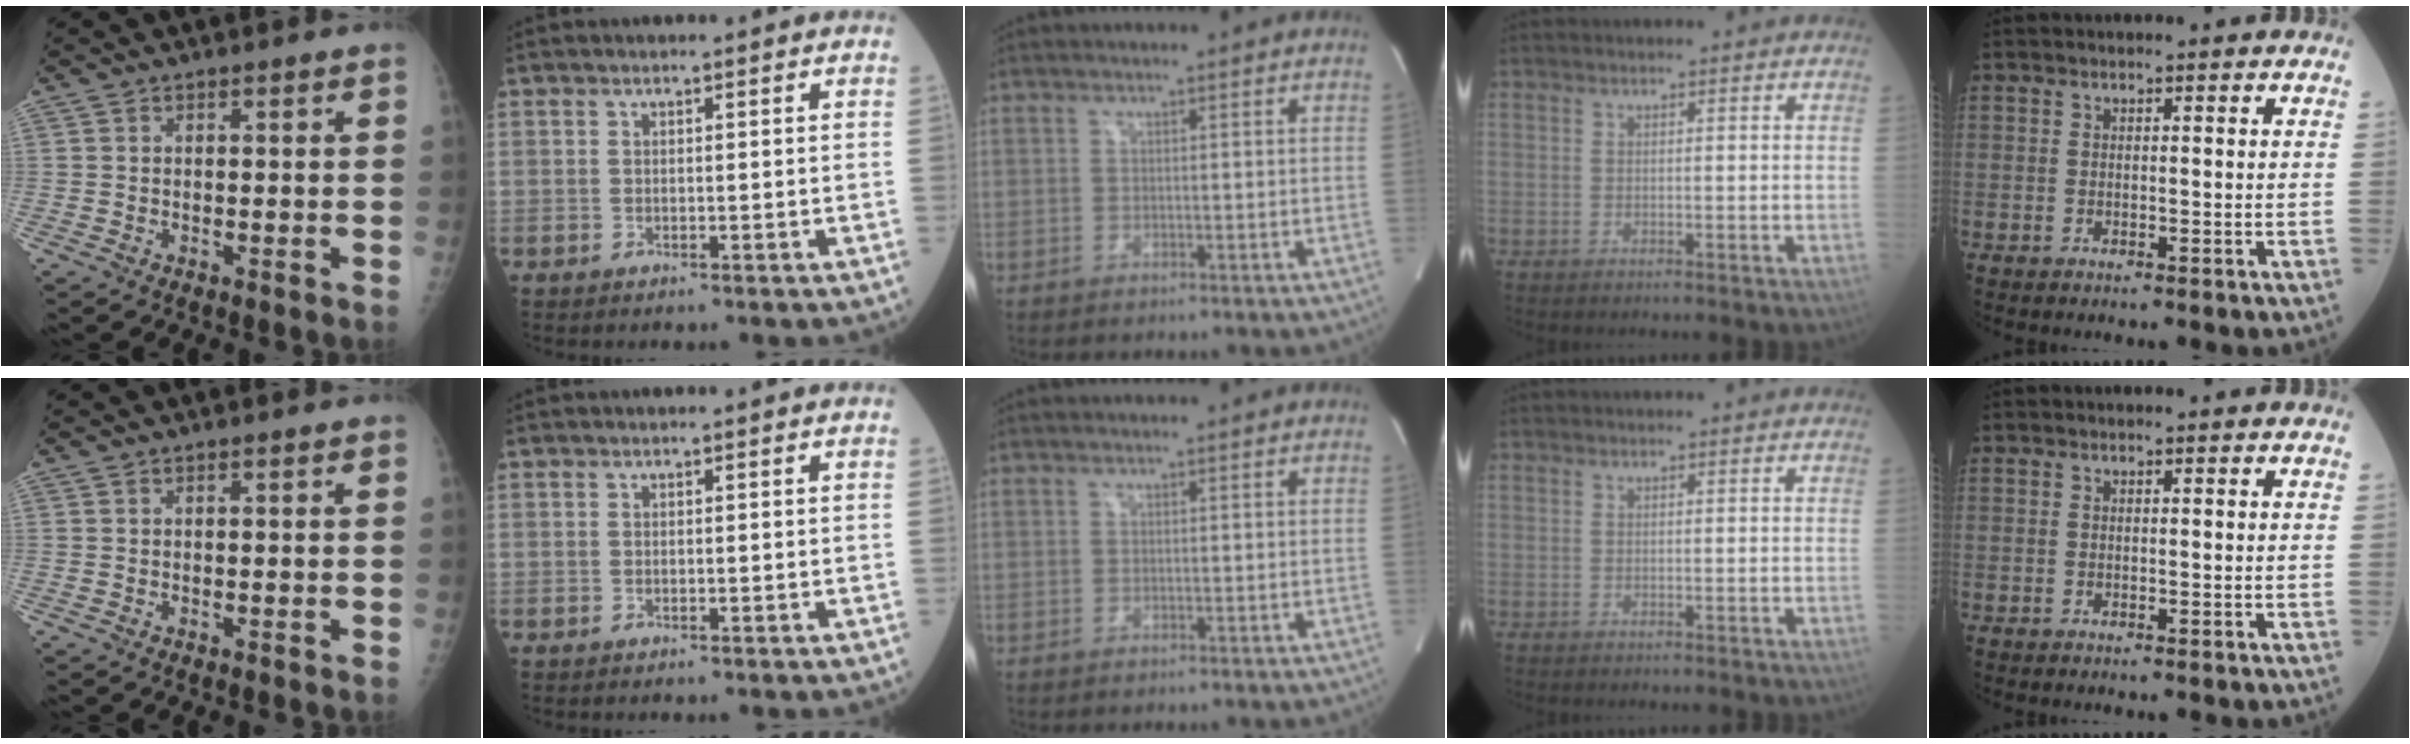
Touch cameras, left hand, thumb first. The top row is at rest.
{}